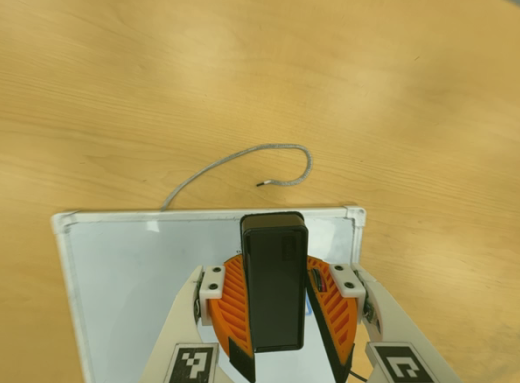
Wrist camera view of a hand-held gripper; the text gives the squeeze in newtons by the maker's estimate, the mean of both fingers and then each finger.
{"total": 9.3, "left": 10.9, "right": 7.6}